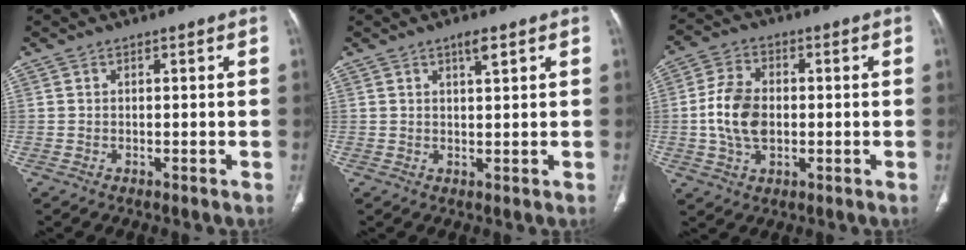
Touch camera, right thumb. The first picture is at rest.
{"total": 2.6, "force": [1.5, 0.5, 2.1], "torque": [-0.034, -0.010, 0.025]}
{"total": 9.7, "force": [-0.5, 6.4, 7.2], "torque": [-0.136, 0.009, -0.012]}